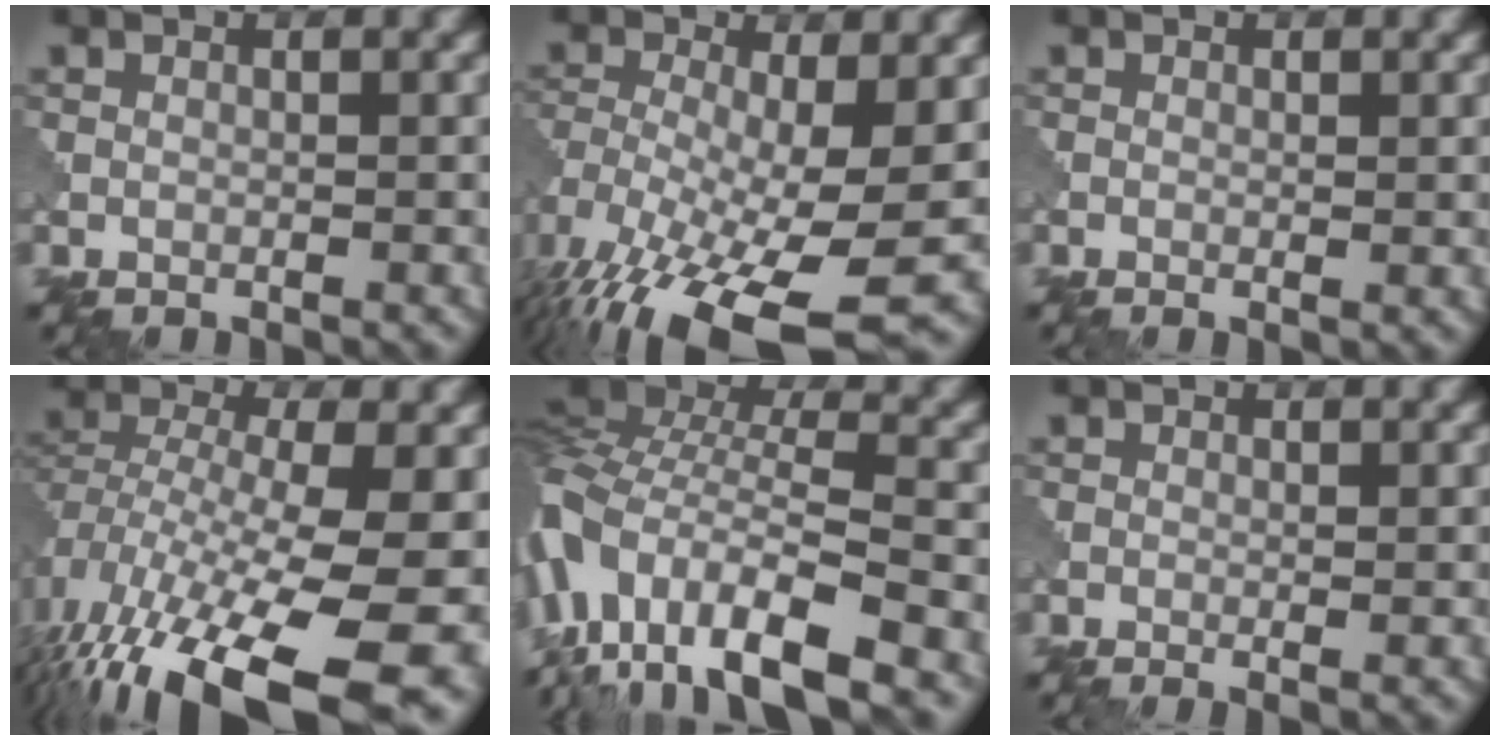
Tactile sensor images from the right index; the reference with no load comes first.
{"total": 15.9, "force": [-7.1, 6.5, 12.7], "torque": [-0.257, -0.020, -0.102]}
{"total": 0.9, "force": [0.0, 0.3, 0.9], "torque": [-0.014, -0.004, -0.002]}
{"total": 17.3, "force": [-8.6, 7.8, 12.8], "torque": [-0.231, -0.036, -0.095]}
{"total": 13.5, "force": [-7.9, 5.3, 9.6], "torque": [-0.189, 0.012, -0.147]}
{"total": 1.2, "force": [-0.1, 0.3, 1.2], "torque": [-0.020, -0.005, -0.005]}